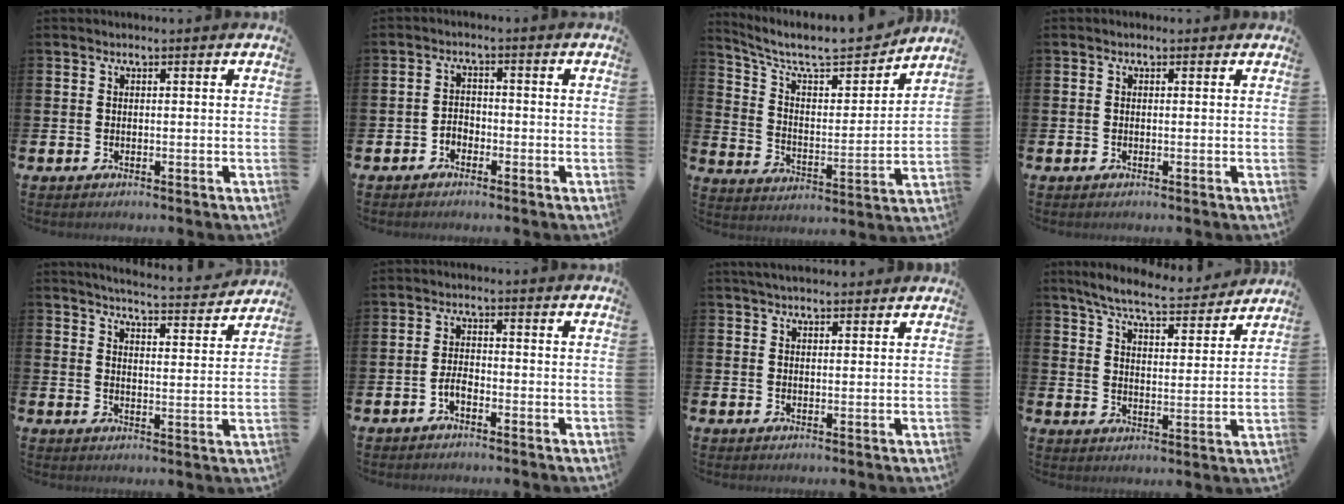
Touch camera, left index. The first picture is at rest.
{"total": 1.9, "force": [-1.5, 1.1, 0.1], "torque": [-0.010, 0.007, -0.033]}
{"total": 8.9, "force": [7.8, 2.5, 3.4], "torque": [-0.100, -0.058, 0.131]}
{"total": 0.0}
{"total": 5.1, "force": [5.1, 0.0, 0.8], "torque": [-0.029, -0.039, 0.086]}
{"total": 1.9, "force": [-1.2, 0.7, 1.3], "torque": [-0.019, 0.000, -0.024]}
{"total": 2.9, "force": [2.7, 0.6, 0.8], "torque": [-0.017, -0.005, 0.050]}
{"total": 7.4, "force": [6.9, 0.7, 2.4], "torque": [-0.068, -0.043, 0.118]}